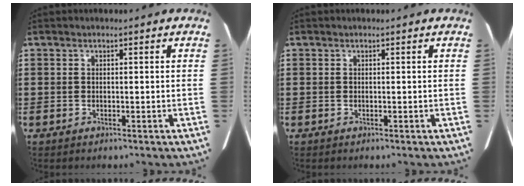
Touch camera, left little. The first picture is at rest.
{"total": 0.0}